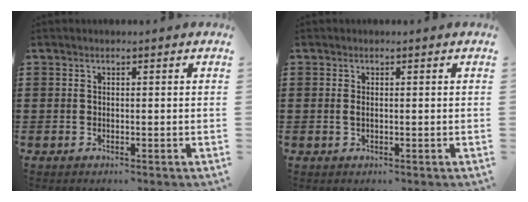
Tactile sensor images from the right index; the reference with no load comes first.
{"total": 0.8, "force": [0.0, 0.1, 0.8], "torque": [-0.018, -0.003, 0.001]}